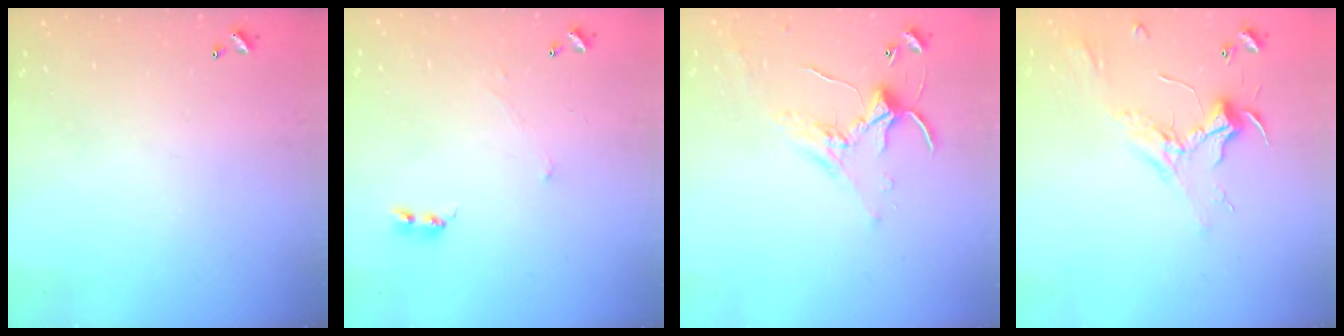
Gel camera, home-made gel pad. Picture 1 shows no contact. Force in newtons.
{"total": 0.0}
{"total": 1.5, "press": 1.5, "slide": 0.3}
{"total": 2.3, "press": 2.2, "slide": 0.7}